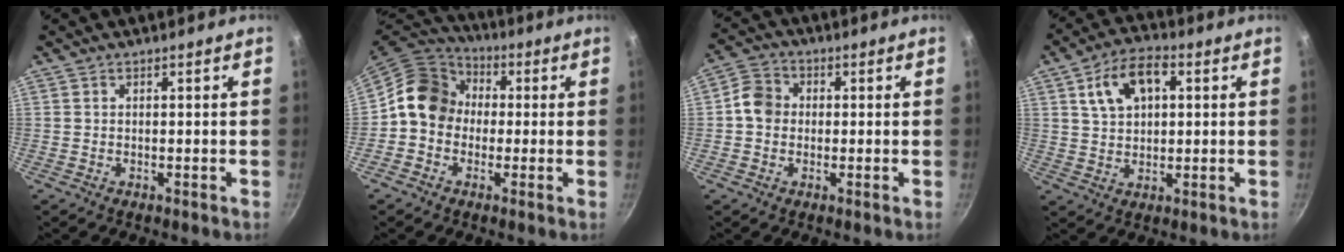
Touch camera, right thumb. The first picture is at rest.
{"total": 11.7, "force": [0.3, 10.0, 6.0], "torque": [-0.067, 0.030, -0.019]}
{"total": 5.7, "force": [-0.1, 5.0, 2.8], "torque": [-0.030, 0.014, -0.019]}
{"total": 10.3, "force": [3.1, 6.3, 7.4], "torque": [-0.111, 0.013, 0.051]}